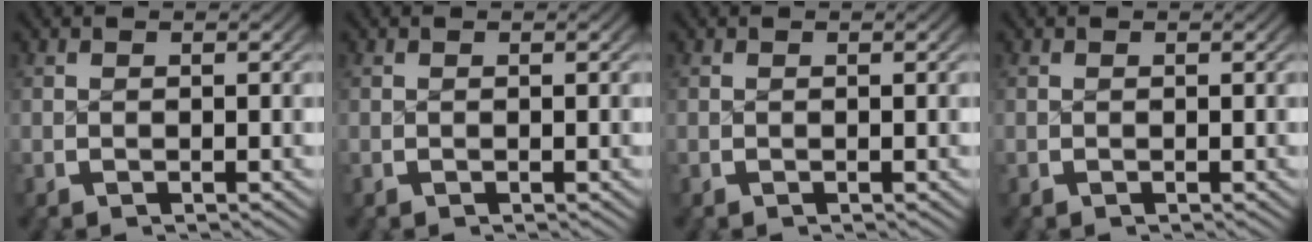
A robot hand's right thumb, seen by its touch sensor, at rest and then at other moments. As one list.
[{"total": 0.0}, {"total": 0.0}, {"total": 0.0}]